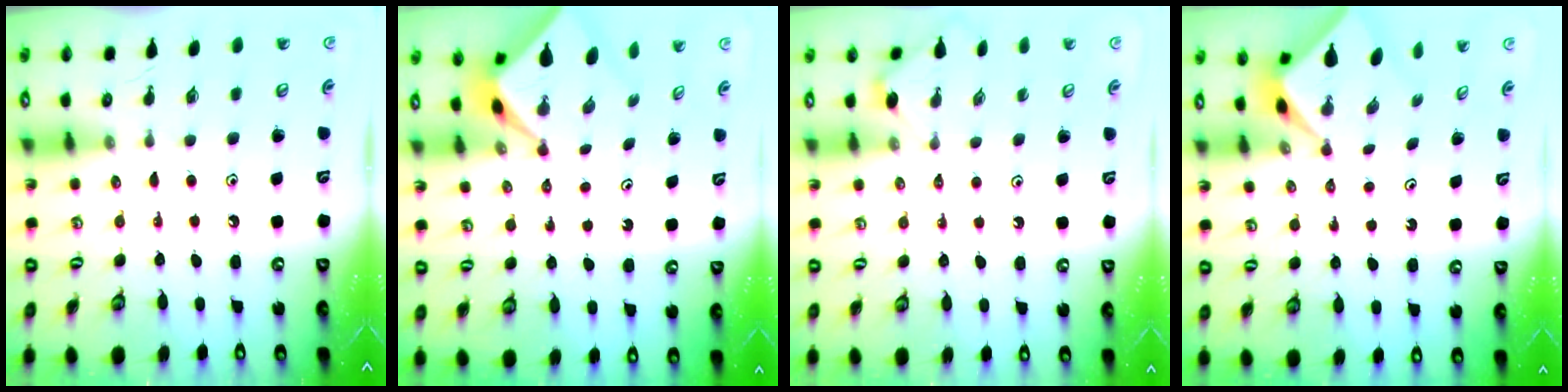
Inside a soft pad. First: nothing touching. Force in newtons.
{"total": 2.6, "press": 2.6, "slide": 0.2}
{"total": 2.9, "press": 2.8, "slide": 0.5}
{"total": 2.3, "press": 2.3, "slide": 0.3}